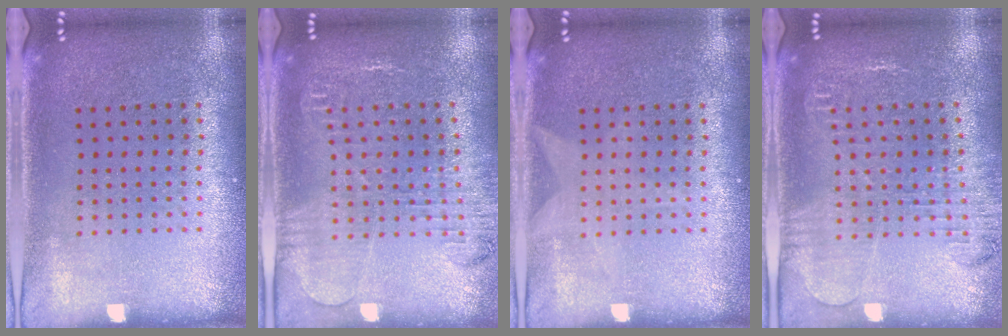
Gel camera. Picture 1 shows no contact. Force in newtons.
{"total": 1.8, "press": 1.8, "slide": 0.4}
{"total": 0.8, "press": 0.8, "slide": 0.1}
{"total": 1.8, "press": 1.8, "slide": 0.4}